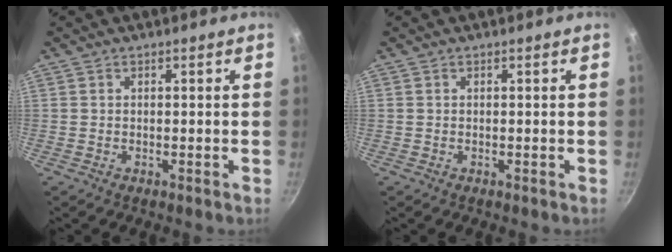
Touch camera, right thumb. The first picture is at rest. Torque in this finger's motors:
{"motor_torque": [0.00, 0.00, -0.04, -0.04, 0.00]}